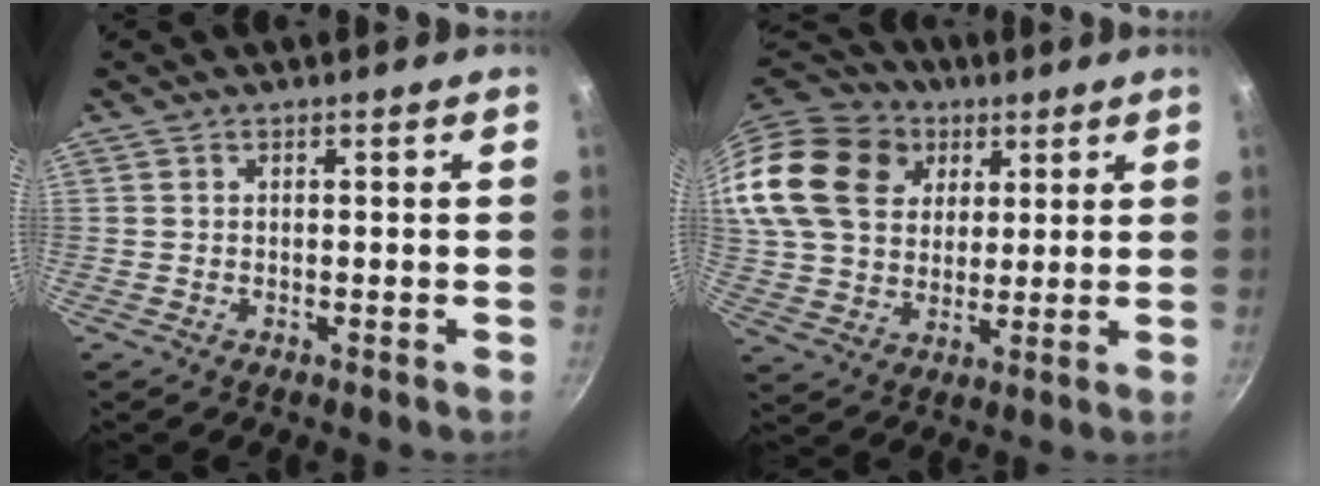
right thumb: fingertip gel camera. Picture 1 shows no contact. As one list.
[{"total": 27.3, "force": [11.6, 20.5, 13.9], "torque": [-0.306, 0.023, 0.216]}]